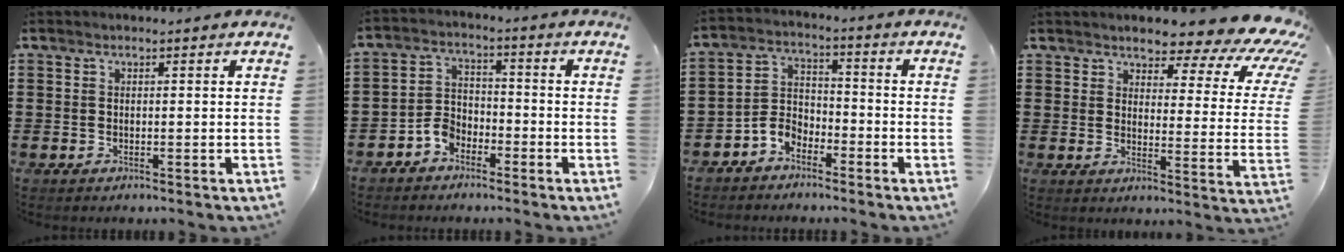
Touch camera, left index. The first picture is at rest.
{"total": 4.1, "force": [-3.2, 2.3, 1.2], "torque": [-0.034, 0.009, -0.066]}
{"total": 4.7, "force": [-3.9, 2.3, 1.1], "torque": [-0.033, 0.010, -0.080]}
{"total": 6.4, "force": [5.3, 1.3, 3.4], "torque": [-0.066, -0.045, 0.084]}